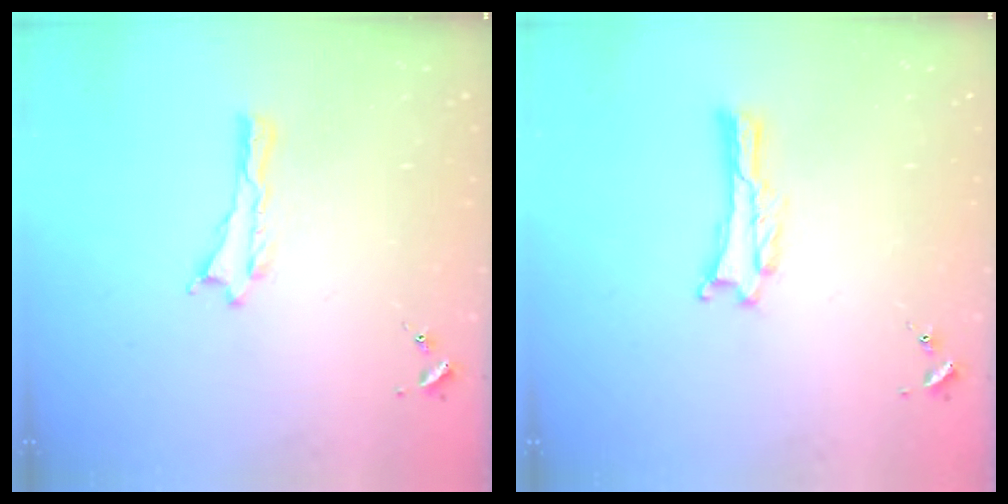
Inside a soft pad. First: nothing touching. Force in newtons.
{"total": 0.5, "press": 0.5, "slide": 0.1}